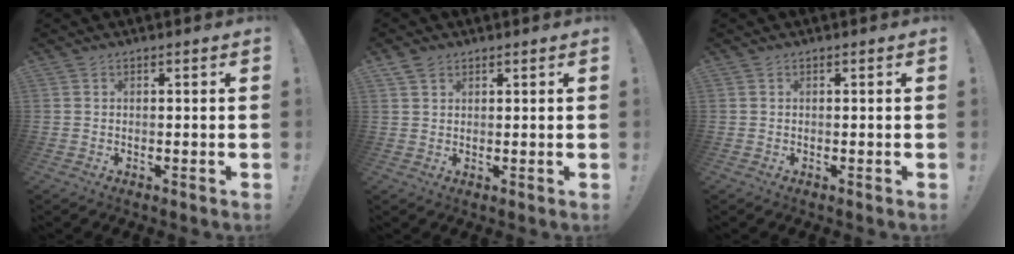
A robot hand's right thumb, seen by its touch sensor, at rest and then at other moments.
{"total": 2.5, "force": [1.8, 1.5, 0.9], "torque": [-0.019, -0.005, 0.036]}
{"total": 0.0}